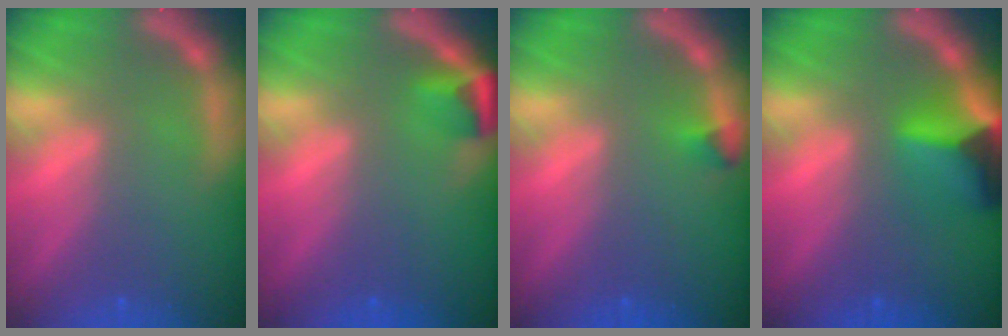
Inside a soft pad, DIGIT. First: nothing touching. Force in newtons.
{"total": 2.4}
{"total": 0.9}
{"total": 6.4}